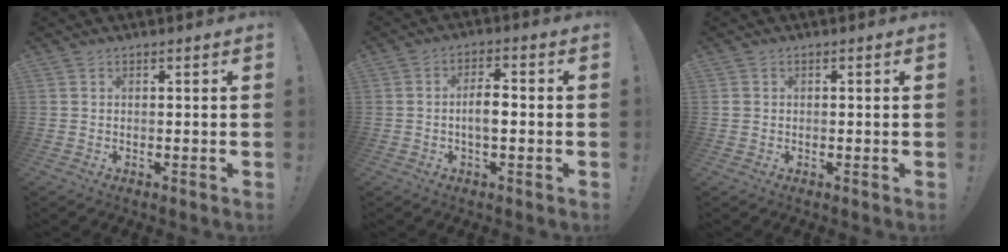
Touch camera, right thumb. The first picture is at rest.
{"total": 5.6, "force": [-0.9, 2.1, 5.0], "torque": [-0.081, 0.002, -0.022]}
{"total": 1.1, "force": [0.1, 1.1, 0.3], "torque": [-0.004, 0.003, 0.001]}